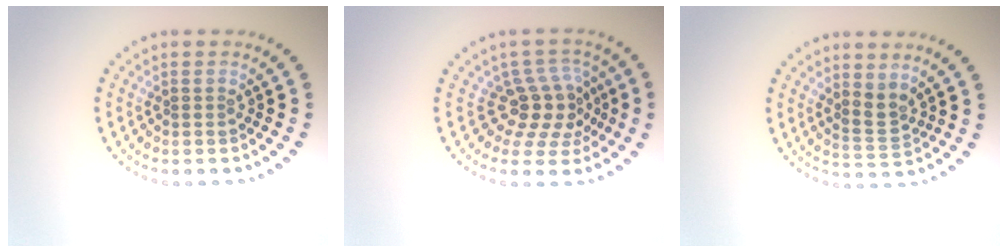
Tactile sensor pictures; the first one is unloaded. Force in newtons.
{"total": 3.8, "press": 2.9, "slide": 2.4}
{"total": 2.1, "press": 1.5, "slide": 1.4}